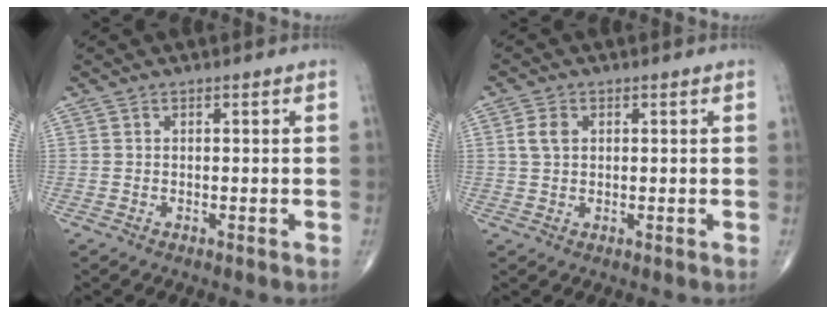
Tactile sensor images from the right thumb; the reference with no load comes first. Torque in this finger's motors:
{"motor_torque": [-0.16, 0.16, 0.29, 0.16, 0.01]}